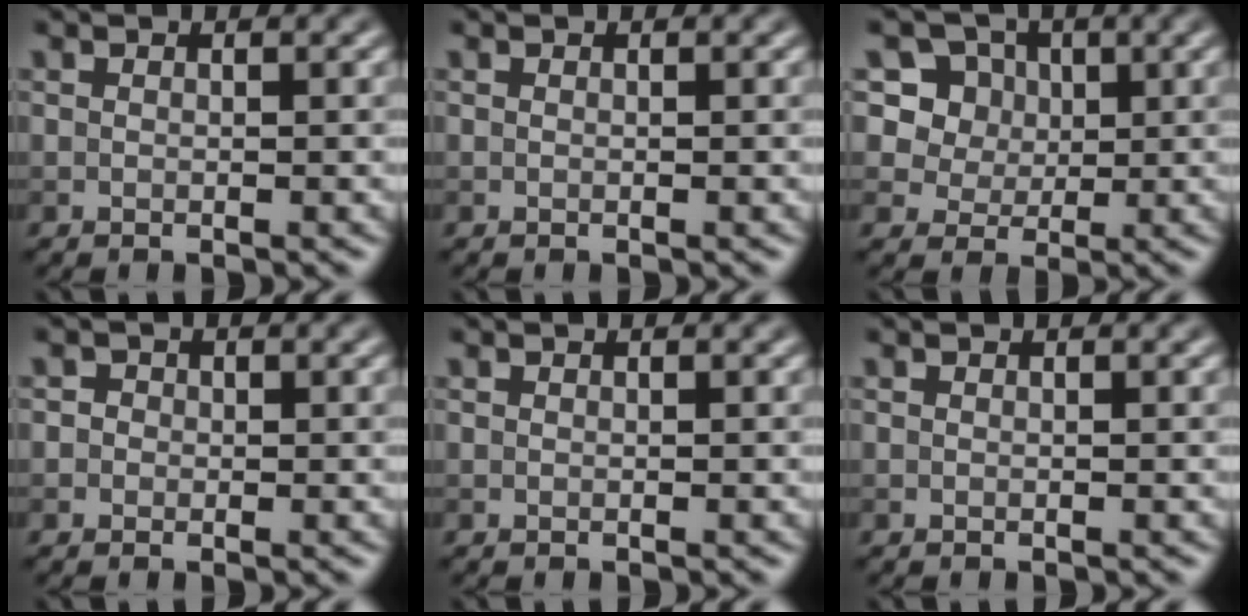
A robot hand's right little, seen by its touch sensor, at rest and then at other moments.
{"total": 0.0}
{"total": 8.7, "force": [3.8, 7.0, 3.4], "torque": [-0.071, 0.013, 0.056]}
{"total": 1.3, "force": [0.3, 1.2, 0.4], "torque": [0.009, -0.001, -0.007]}
{"total": 0.0}
{"total": 0.0}